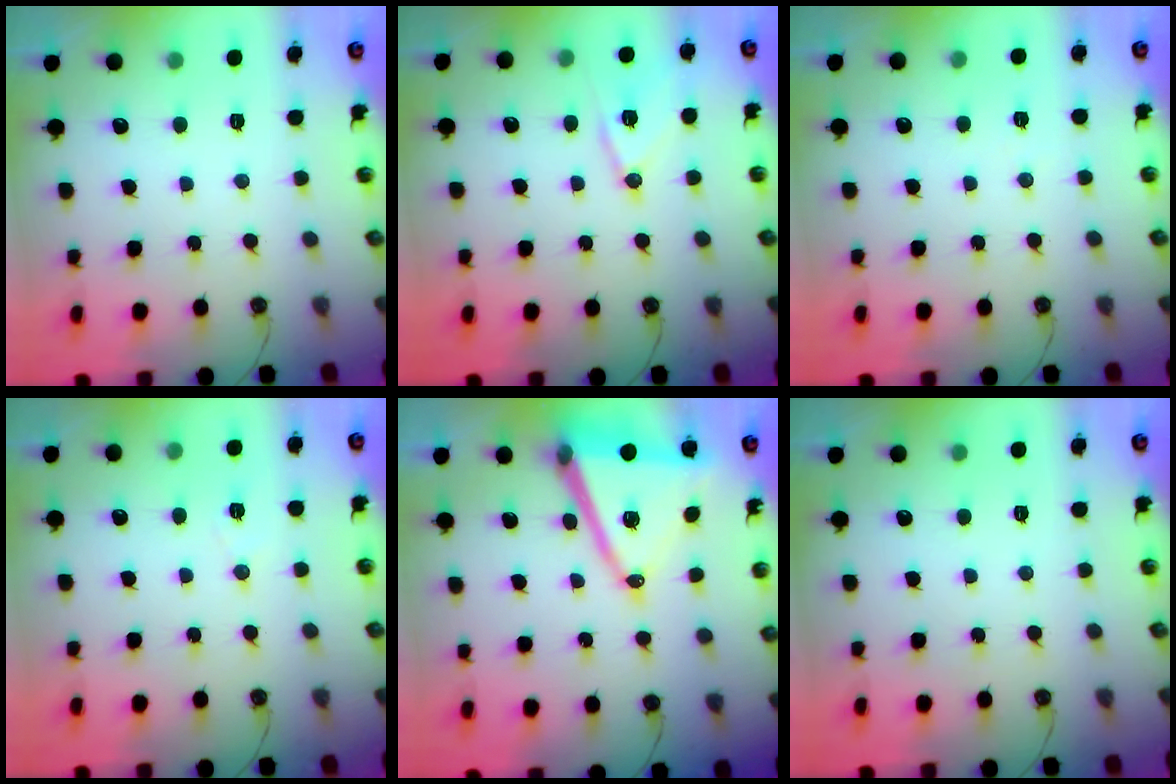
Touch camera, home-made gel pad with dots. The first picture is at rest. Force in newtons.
{"total": 12.0, "press": 12.0, "slide": 0.5}
{"total": 5.3, "press": 3.1, "slide": 4.3}
{"total": 6.6, "press": 4.8, "slide": 4.6}
{"total": 15.5, "press": 14.9, "slide": 4.0}
{"total": 0.0}